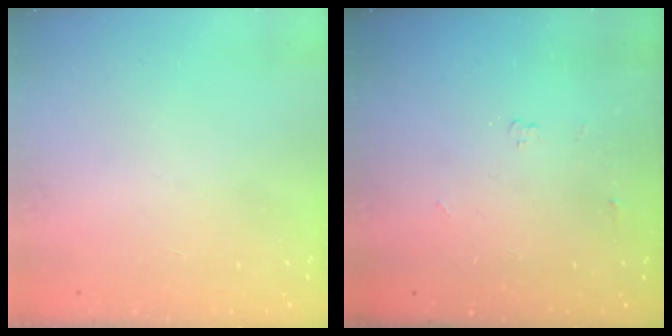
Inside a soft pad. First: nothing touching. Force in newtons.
{"total": 3.2, "press": 3.2, "slide": 0.5}